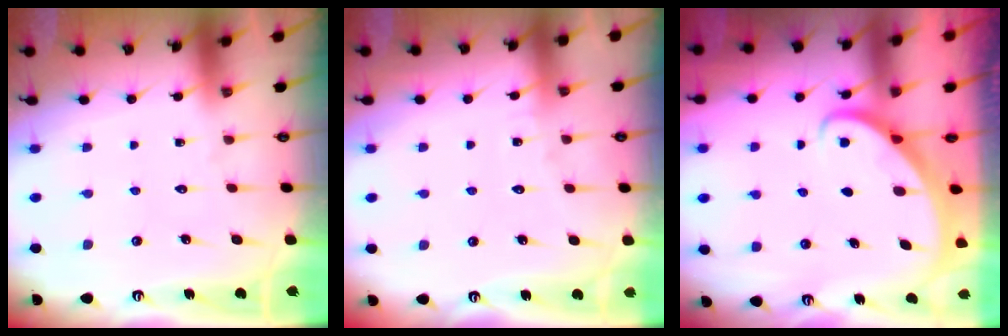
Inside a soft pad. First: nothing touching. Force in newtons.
{"total": 3.7, "press": 3.7, "slide": 0.5}
{"total": 2.6, "press": 2.6, "slide": 0.3}